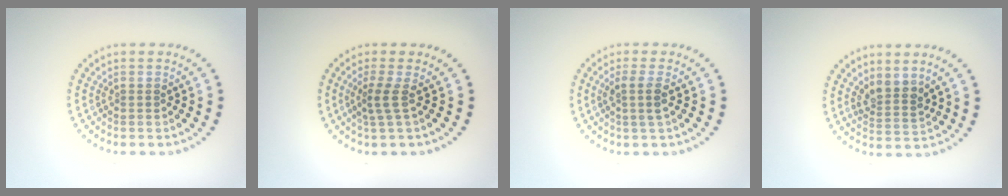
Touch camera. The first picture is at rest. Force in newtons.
{"total": 1.8, "press": 1.1, "slide": 1.4}
{"total": 1.9, "press": 1.6, "slide": 1.0}
{"total": 2.4, "press": 1.9, "slide": 1.5}